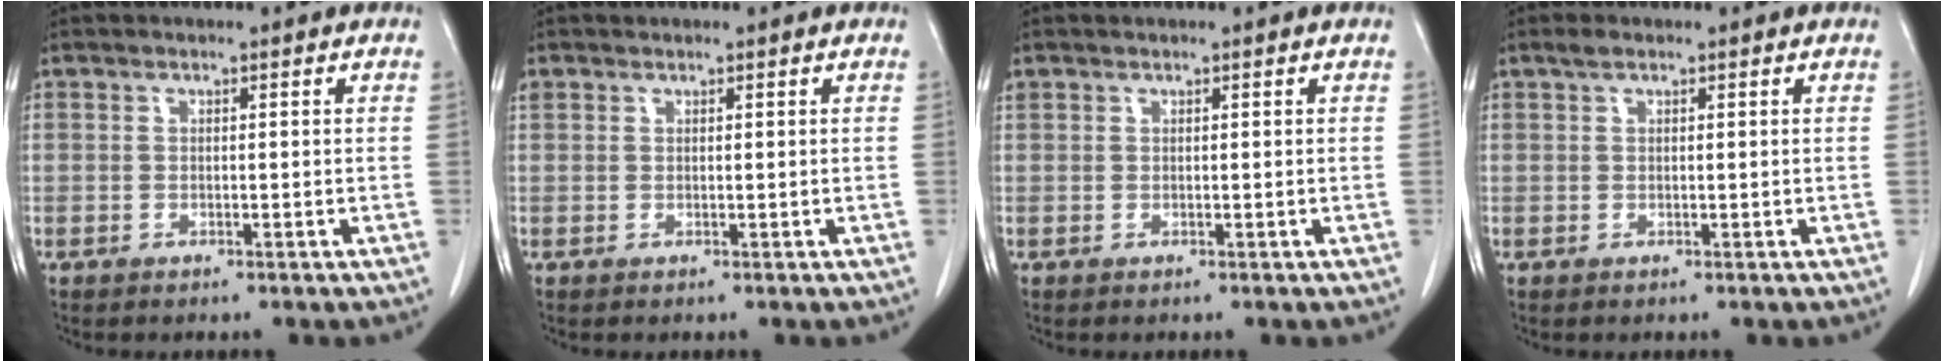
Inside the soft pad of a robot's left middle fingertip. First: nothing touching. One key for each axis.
{"total": 1.1, "fx": 0.8, "fy": 0.7, "fz": 0.1, "tx": -0.002, "ty": 0.013, "tz": 0.014}
{"total": 0.6, "fx": 0.5, "fy": 0.2, "fz": 0.0, "tx": -0.006, "ty": 0.012, "tz": 0.013}
{"total": 1.1, "fx": 0.8, "fy": 0.3, "fz": 0.6, "tx": -0.017, "ty": 0.009, "tz": 0.016}